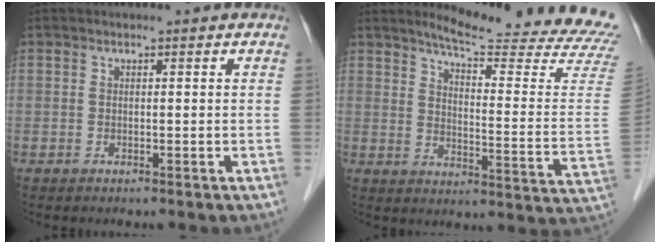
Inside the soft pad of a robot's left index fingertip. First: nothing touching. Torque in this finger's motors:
{"motor_torque": [-1.04, -1.10, 0.05, 0.01]}